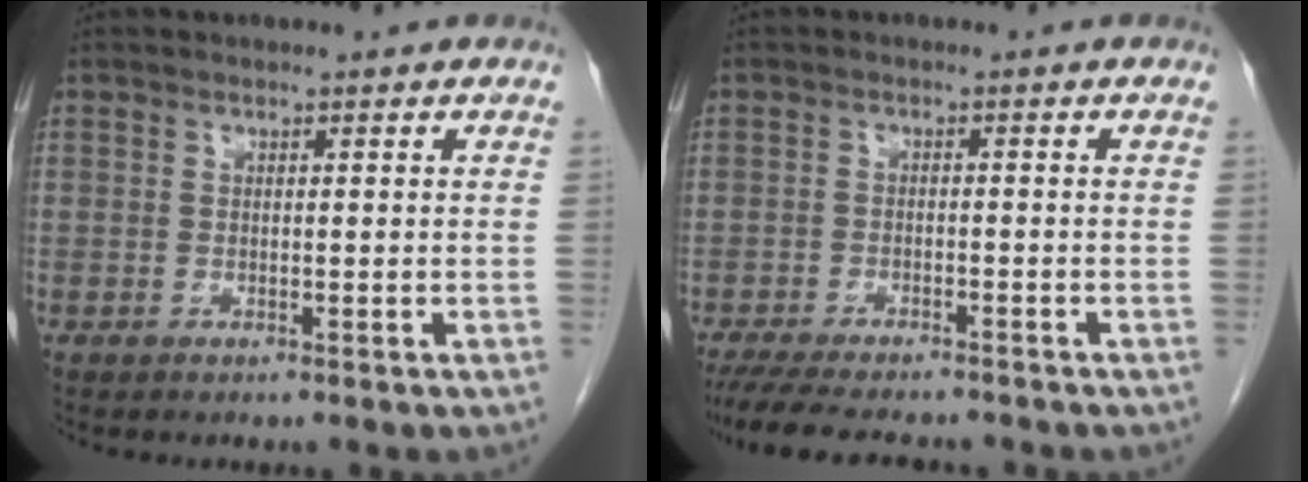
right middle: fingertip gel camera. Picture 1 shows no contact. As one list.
[{"total": 11.5, "force": [-10.1, 2.3, 5.0], "torque": [-0.085, -0.013, -0.146]}]